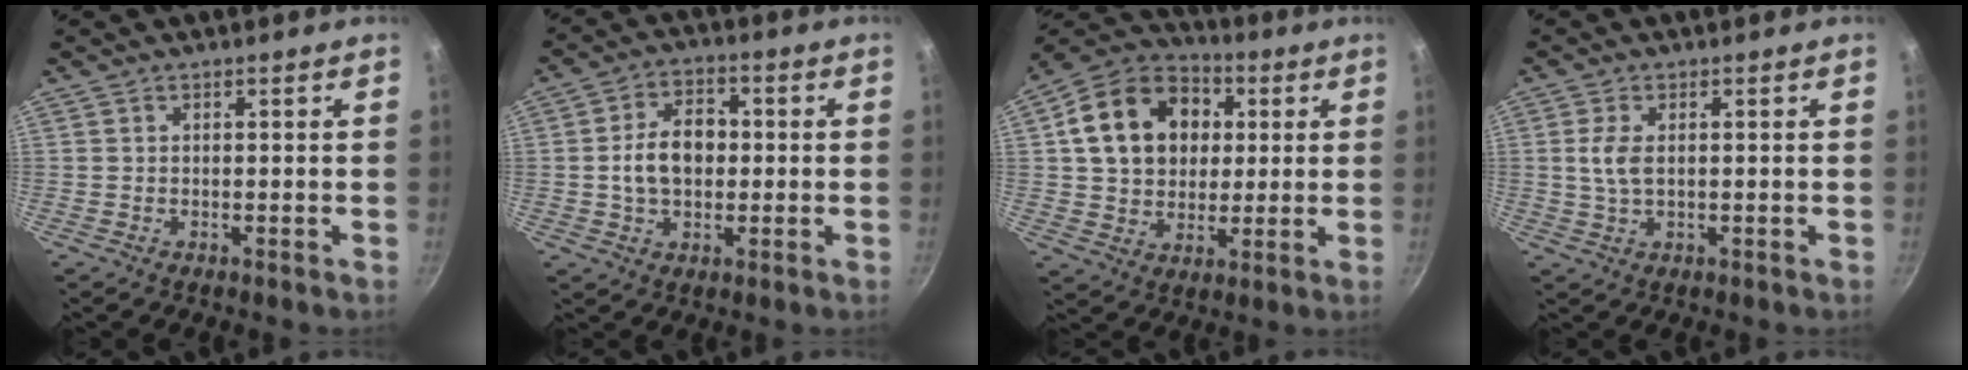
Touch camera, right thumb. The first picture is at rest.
{"total": 9.5, "force": [0.0, 6.6, 6.8], "torque": [-0.091, 0.018, -0.007]}
{"total": 18.3, "force": [3.8, 14.4, 10.7], "torque": [-0.155, 0.020, 0.056]}
{"total": 4.2, "force": [0.5, 2.2, 3.5], "torque": [-0.075, 0.002, 0.010]}